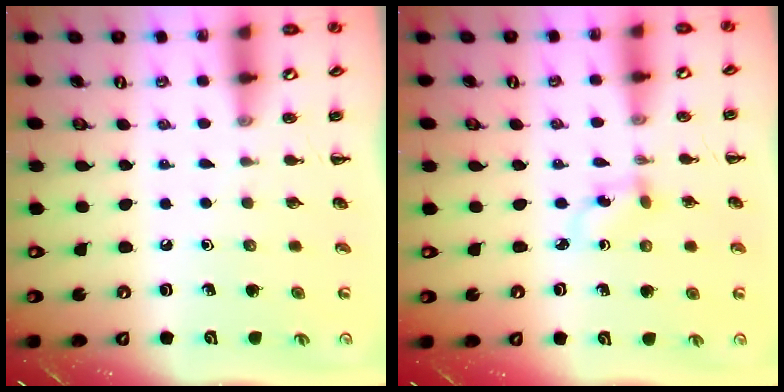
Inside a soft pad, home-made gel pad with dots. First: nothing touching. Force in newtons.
{"total": 2.2, "press": 2.0, "slide": 1.0}